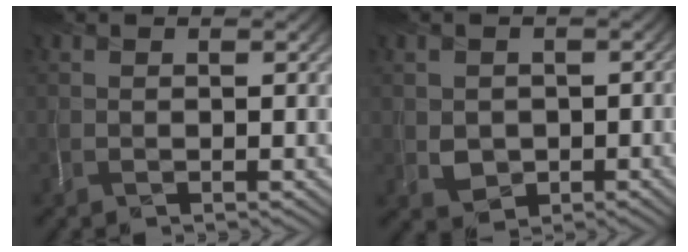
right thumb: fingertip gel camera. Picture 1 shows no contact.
{"total": 3.1, "force": [0.0, 3.0, 0.6], "torque": [-0.024, -0.013, 0.008]}